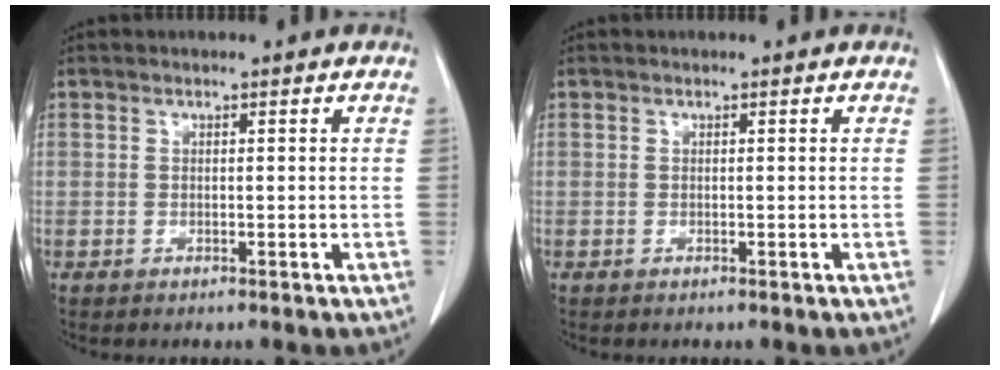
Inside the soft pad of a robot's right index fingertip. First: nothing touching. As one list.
[{"total": 0.0}]